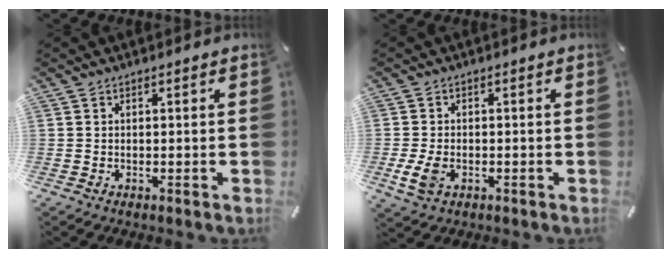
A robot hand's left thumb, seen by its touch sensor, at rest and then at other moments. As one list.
[{"total": 4.7, "force": [-1.4, 3.1, 3.3], "torque": [-0.087, -0.005, -0.030]}]